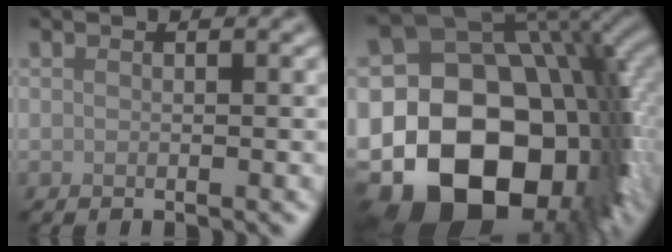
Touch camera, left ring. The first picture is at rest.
{"total": 21.8, "force": [-5.9, 14.8, 14.9], "torque": [-0.220, -0.014, -0.087]}